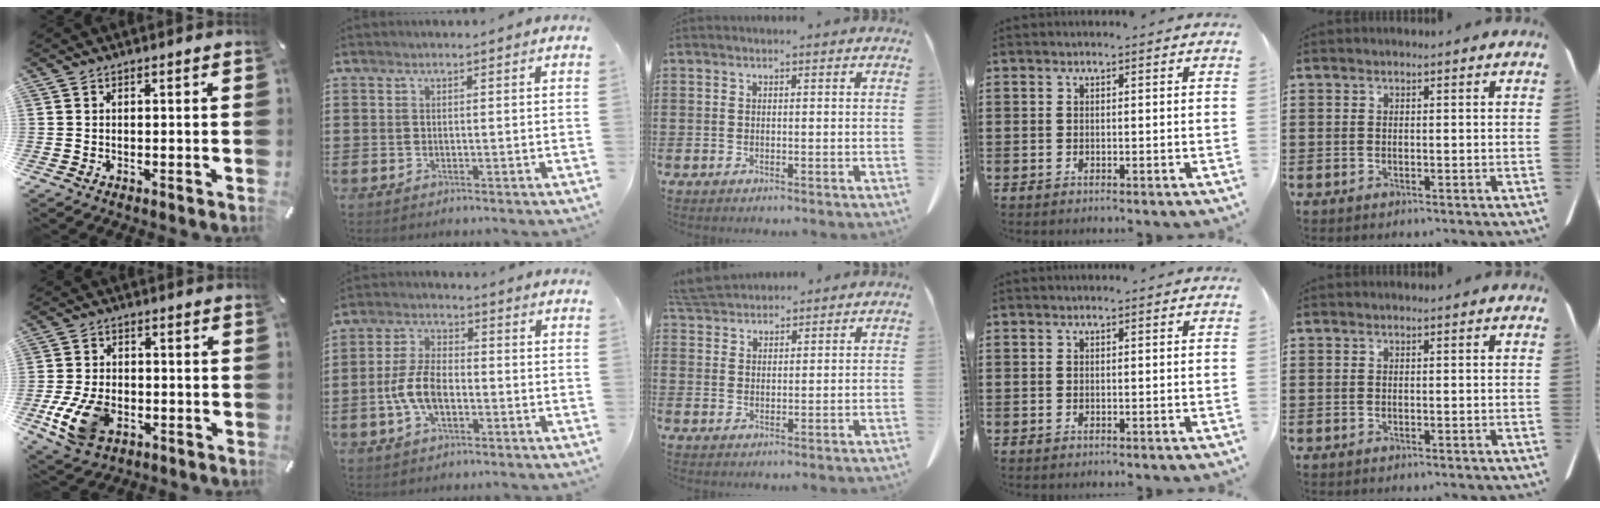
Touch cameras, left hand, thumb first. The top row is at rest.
{"thumb": {"total": 11.6, "force": [-3.7, 7.6, 7.9], "torque": [-0.164, 0.002, -0.064]}, "index": {"total": 7.1, "force": [-1.9, 3.6, 5.8], "torque": [-0.141, -0.002, -0.043]}, "middle": {"total": 4.8, "force": [4.6, 1.0, 0.9], "torque": [-0.033, -0.009, 0.090]}}